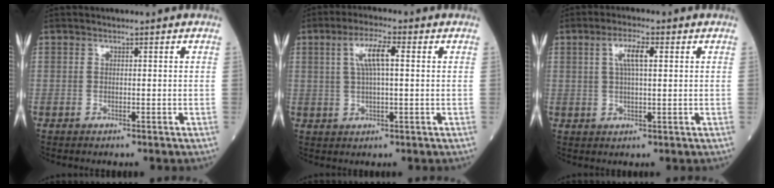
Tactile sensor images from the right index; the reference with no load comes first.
{"total": 5.9, "force": [1.5, 1.0, 5.6], "torque": [-0.111, 0.011, 0.029]}
{"total": 4.6, "force": [1.5, 1.0, 4.3], "torque": [-0.085, 0.008, 0.028]}